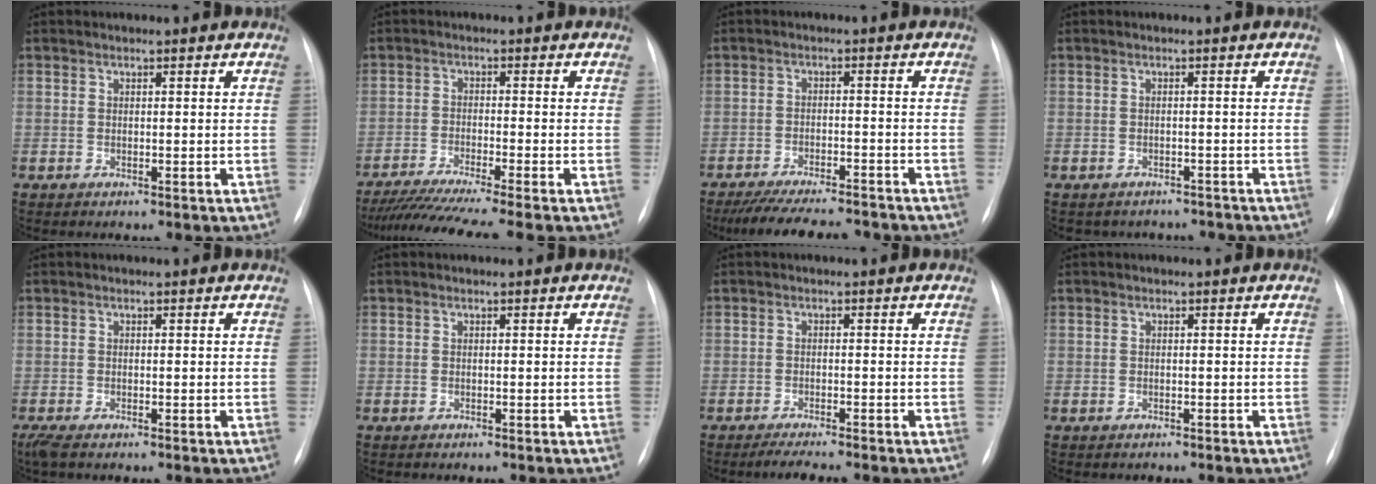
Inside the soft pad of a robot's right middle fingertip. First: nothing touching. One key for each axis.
{"total": 11.9, "fx": -10.2, "fy": -1.0, "fz": 6.0, "tx": -0.070, "ty": -0.030, "tz": -0.156}
{"total": 13.1, "fx": -11.8, "fy": 2.0, "fz": 5.3, "tx": -0.089, "ty": -0.010, "tz": -0.168}
{"total": 5.8, "fx": -5.1, "fy": 2.7, "fz": 0.0, "tx": 0.006, "ty": 0.016, "tz": -0.053}
{"total": 2.0, "fx": -1.4, "fy": 0.5, "fz": 1.3, "tx": -0.032, "ty": -0.009, "tz": -0.027}
{"total": 0.0}
{"total": 3.5, "fx": -3.1, "fy": 0.0, "fz": 1.8, "tx": -0.032, "ty": -0.010, "tz": -0.046}
{"total": 0.7, "fx": -0.5, "fy": 0.4, "fz": -0.1, "tx": -0.006, "ty": 0.003, "tz": -0.009}